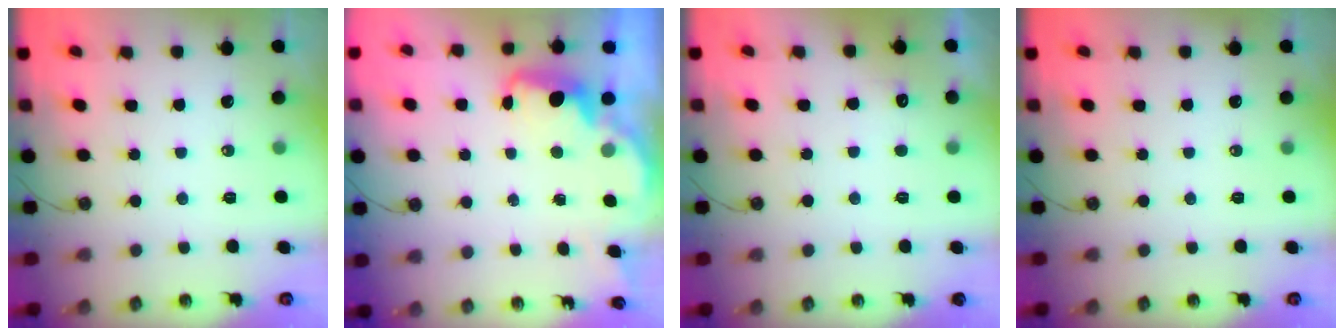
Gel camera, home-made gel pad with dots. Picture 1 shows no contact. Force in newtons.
{"total": 2.5, "press": 2.4, "slide": 0.7}
{"total": 5.1, "press": 5.0, "slide": 0.5}
{"total": 0.0}